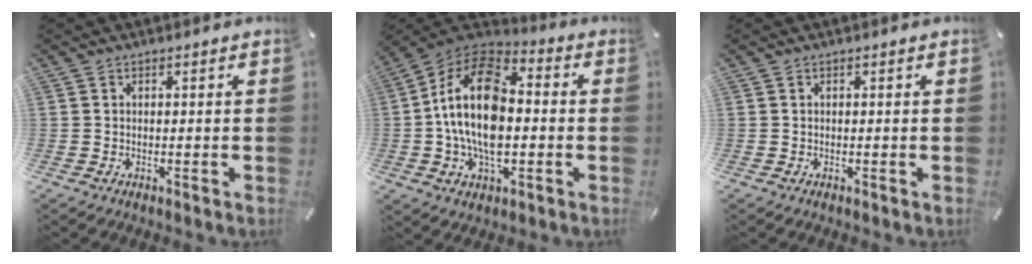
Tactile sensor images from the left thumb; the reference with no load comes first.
{"total": 18.3, "force": [-1.7, 11.2, 14.4], "torque": [-0.304, 0.007, -0.036]}
{"total": 0.0}